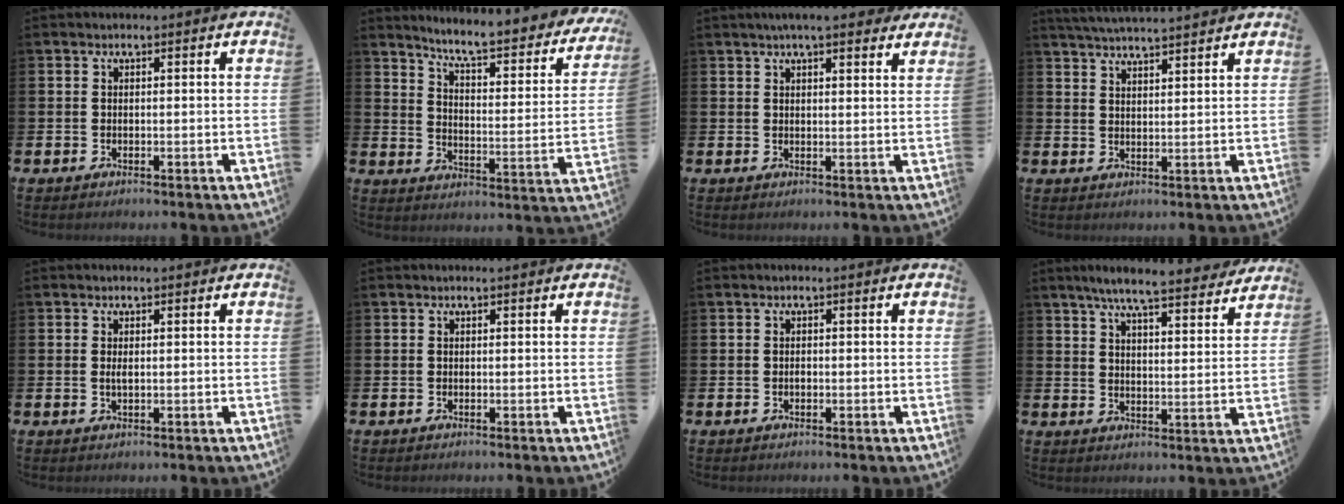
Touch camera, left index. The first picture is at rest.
{"total": 6.9, "force": [6.4, 0.7, 2.6], "torque": [-0.075, -0.055, 0.103]}
{"total": 4.2, "force": [3.8, 0.4, 1.7], "torque": [-0.032, -0.012, 0.066]}
{"total": 4.3, "force": [4.2, -0.3, 0.5], "torque": [-0.021, -0.020, 0.076]}
{"total": 1.0, "force": [0.2, 0.3, 0.9], "torque": [-0.015, 0.001, 0.002]}
{"total": 0.0}
{"total": 0.6, "force": [-0.2, 0.3, 0.4], "torque": [-0.006, -0.001, -0.005]}
{"total": 7.1, "force": [6.6, 0.6, 2.5], "torque": [-0.061, -0.038, 0.114]}